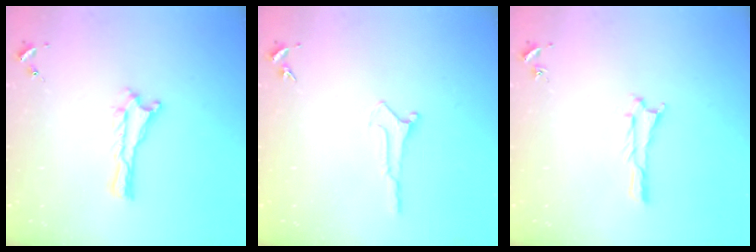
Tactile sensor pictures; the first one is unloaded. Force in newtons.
{"total": 0.0}
{"total": 0.7, "press": 0.7, "slide": 0.2}